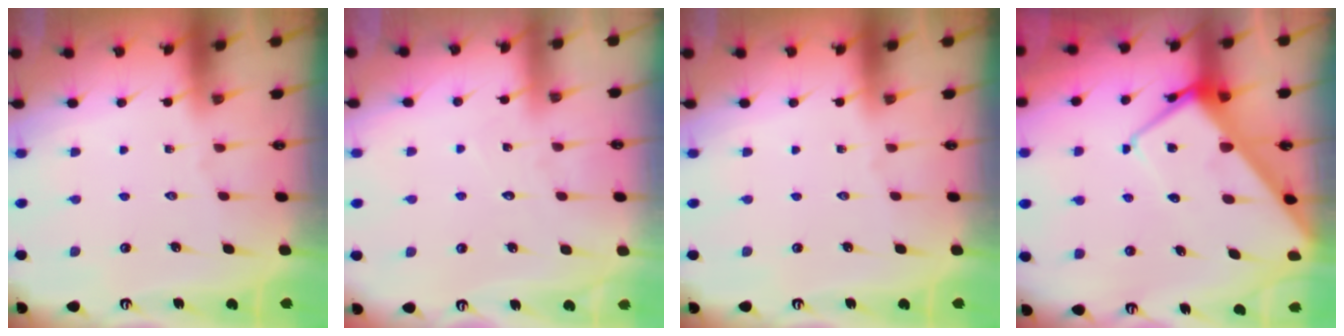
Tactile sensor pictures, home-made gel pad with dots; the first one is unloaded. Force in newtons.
{"total": 4.5, "press": 4.5, "slide": 0.3}
{"total": 0.0}
{"total": 10.2, "press": 10.2, "slide": 0.9}